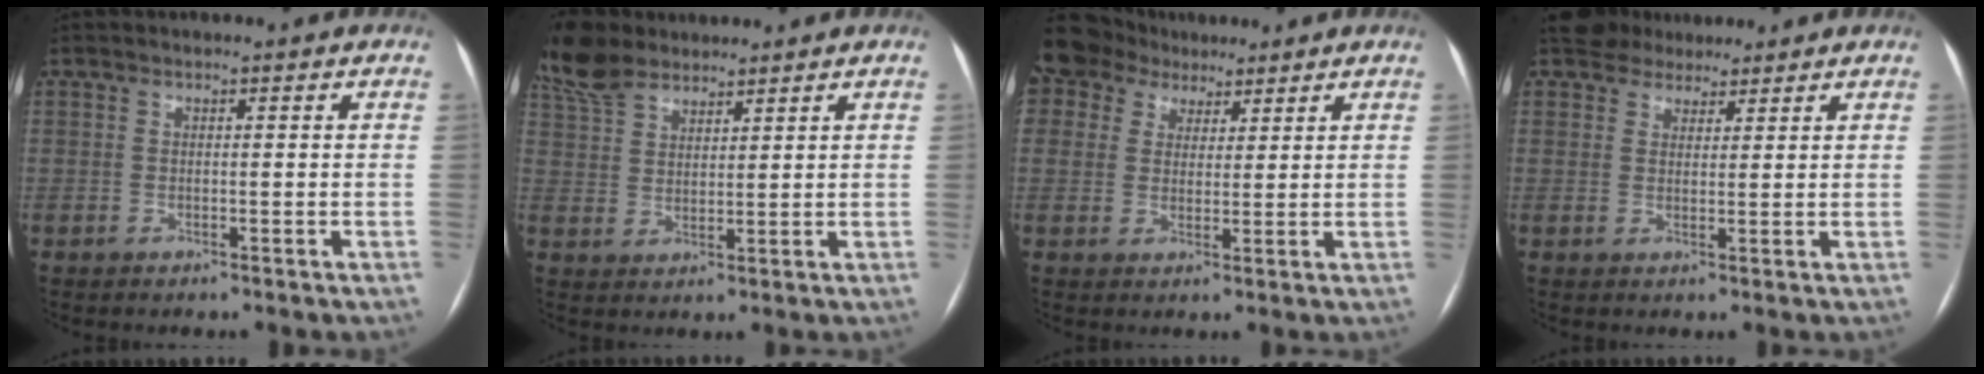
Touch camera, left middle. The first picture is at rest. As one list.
[{"total": 9.4, "force": [7.8, 3.8, 3.6], "torque": [-0.087, 0.026, 0.159]}, {"total": 10.1, "force": [6.9, 7.1, 2.0], "torque": [-0.057, 0.042, 0.129]}, {"total": 4.9, "force": [4.2, 2.4, 0.7], "torque": [-0.011, 0.022, 0.069]}]